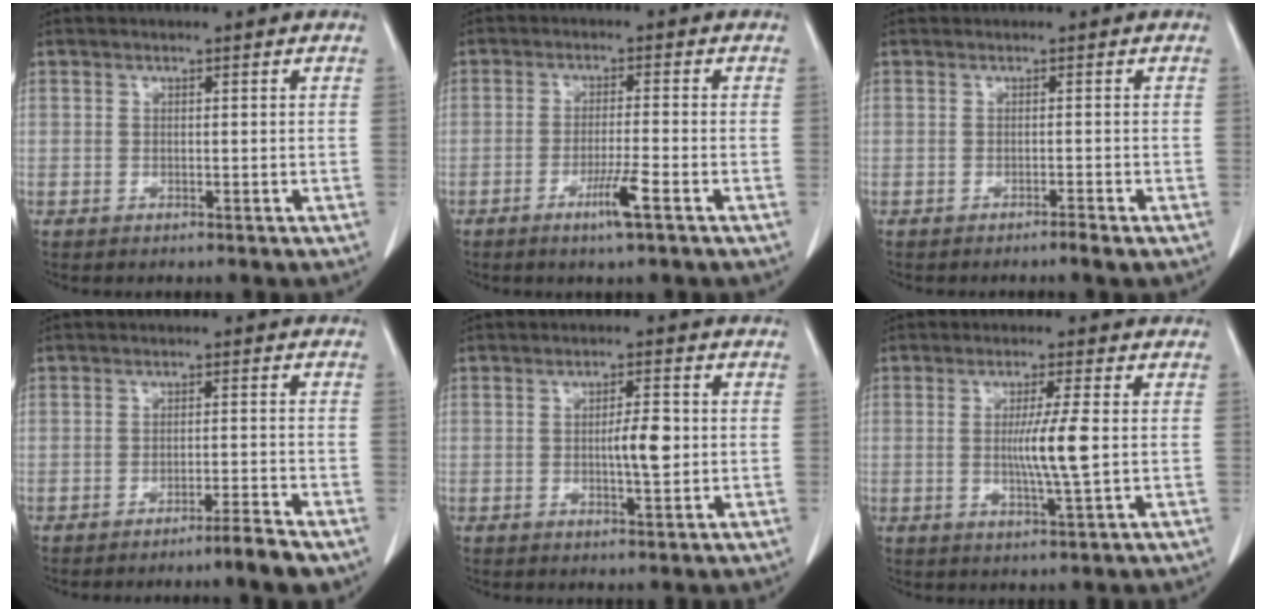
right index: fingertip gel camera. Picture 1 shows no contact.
{"total": 4.7, "force": [-2.5, -0.5, 4.0], "torque": [-0.074, -0.010, -0.047]}
{"total": 0.7, "force": [-0.6, -0.1, 0.4], "torque": [-0.009, 0.000, -0.009]}
{"total": 4.1, "force": [-3.2, -0.6, 2.4], "torque": [-0.033, -0.006, -0.053]}
{"total": 4.5, "force": [-0.2, 0.8, 4.4], "torque": [-0.073, 0.000, -0.002]}
{"total": 6.2, "force": [-0.1, -0.7, 6.2], "torque": [-0.114, -0.012, 0.000]}